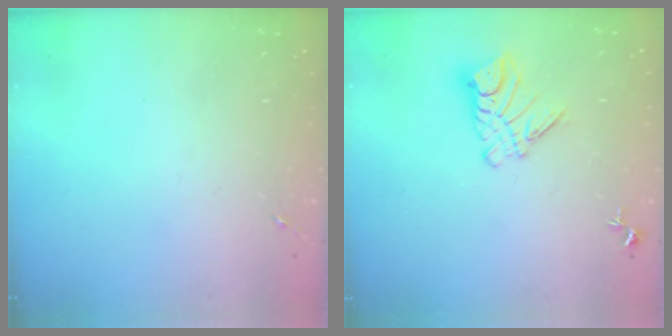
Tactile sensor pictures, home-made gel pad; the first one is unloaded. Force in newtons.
{"total": 9.7, "press": 9.7, "slide": 0.9}